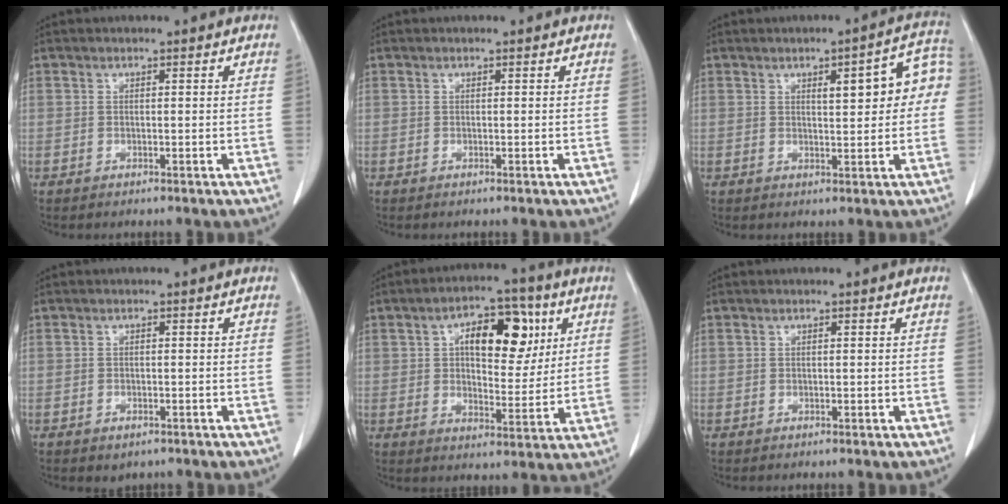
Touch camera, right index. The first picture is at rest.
{"total": 0.0}
{"total": 8.1, "force": [1.6, 2.3, 7.6], "torque": [-0.092, 0.028, 0.018]}
{"total": 1.6, "force": [-1.0, 1.1, 0.7], "torque": [-0.011, 0.000, -0.005]}
{"total": 12.2, "force": [4.1, 5.6, 10.0], "torque": [-0.151, 0.025, 0.066]}
{"total": 0.0}